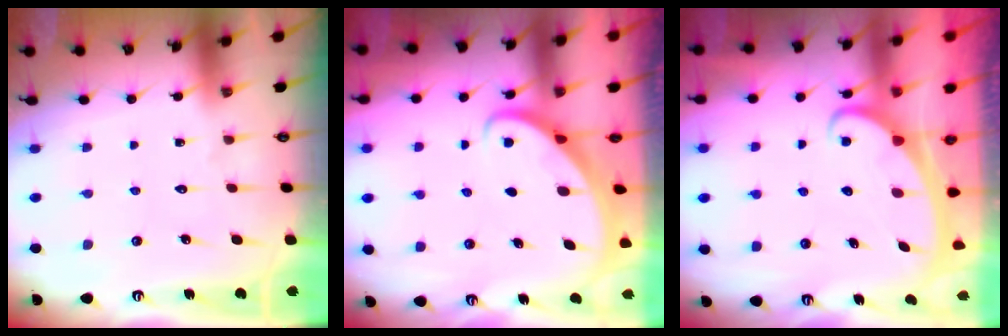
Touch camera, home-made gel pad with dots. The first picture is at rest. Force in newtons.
{"total": 2.5, "press": 2.5, "slide": 0.2}
{"total": 2.4, "press": 2.4, "slide": 0.3}